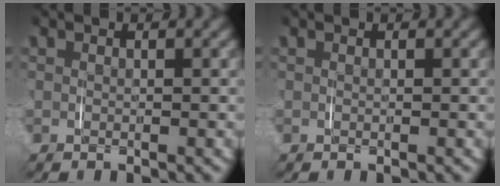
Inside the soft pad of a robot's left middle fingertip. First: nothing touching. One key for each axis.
{"total": 0.0}